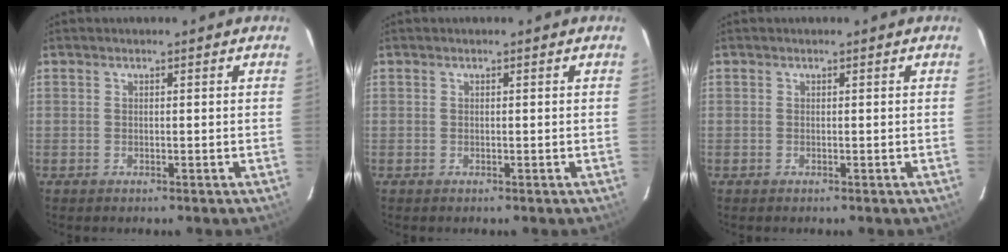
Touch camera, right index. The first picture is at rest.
{"total": 0.0}
{"total": 0.0}